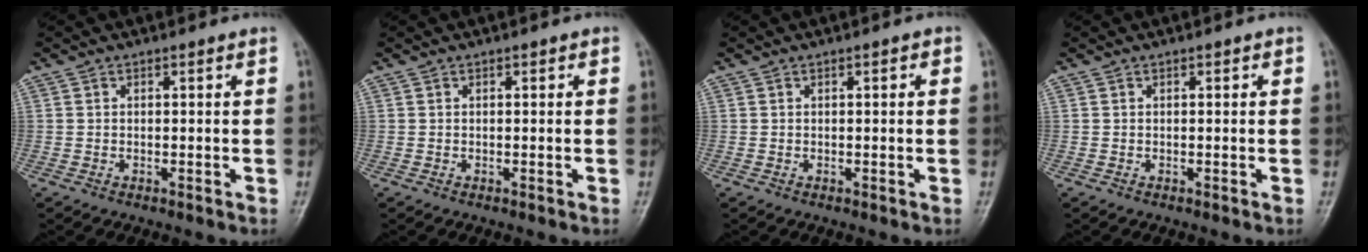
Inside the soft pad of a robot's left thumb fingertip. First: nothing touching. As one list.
[{"total": 0.0}, {"total": 0.8, "force": [0.2, 0.3, 0.7], "torque": [-0.009, 0.003, 0.001]}, {"total": 0.0}]